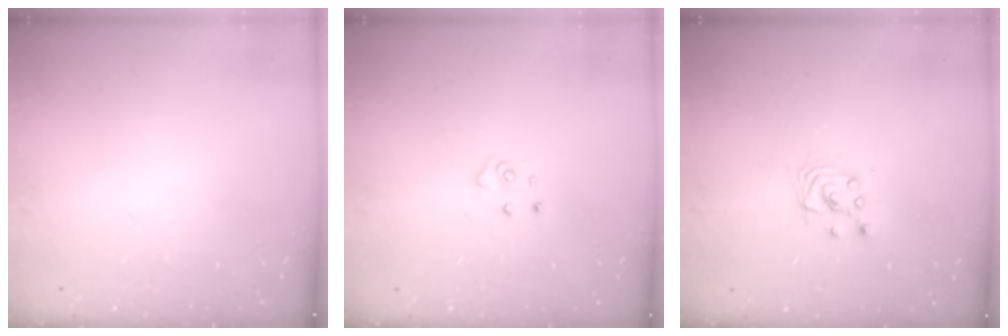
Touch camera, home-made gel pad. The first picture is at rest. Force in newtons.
{"total": 4.2, "press": 4.1, "slide": 0.4}
{"total": 2.8, "press": 2.8, "slide": 0.2}